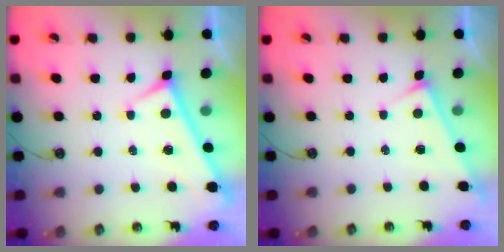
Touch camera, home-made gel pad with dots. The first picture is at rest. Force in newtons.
{"total": 3.5, "press": 3.5, "slide": 0.2}